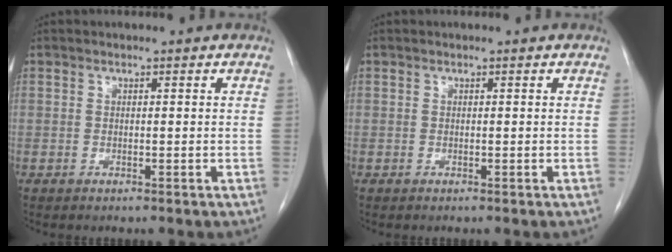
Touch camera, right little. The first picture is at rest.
{"total": 0.0}